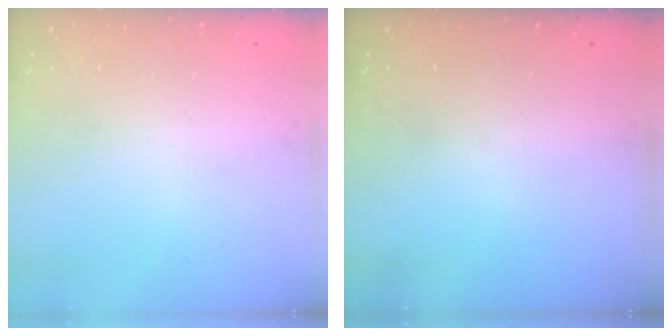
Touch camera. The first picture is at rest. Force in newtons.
{"total": 0.0}